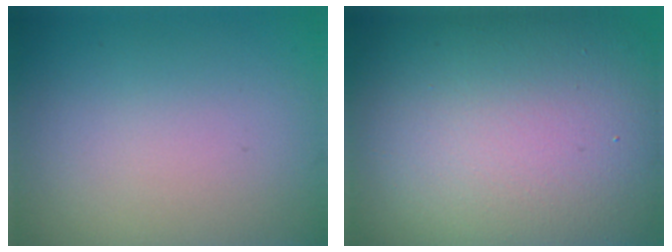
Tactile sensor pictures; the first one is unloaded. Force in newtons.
{"total": 18.6, "press": 18.5, "slide": 1.2}